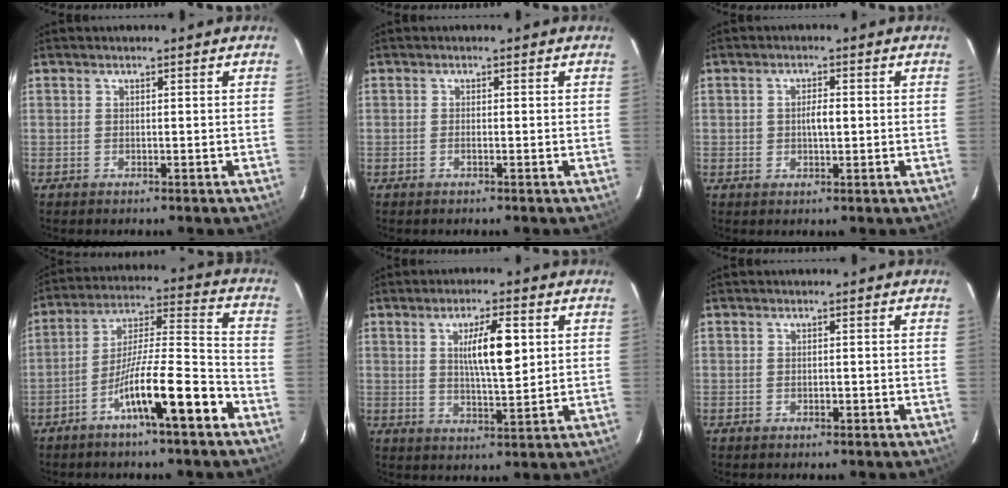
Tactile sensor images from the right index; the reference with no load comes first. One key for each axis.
{"total": 0.7, "fx": -0.3, "fy": 0.1, "fz": 0.6, "tx": -0.014, "ty": 0.000, "tz": -0.005}
{"total": 2.8, "fx": 0.0, "fy": 1.2, "fz": 2.5, "tx": -0.045, "ty": 0.004, "tz": 0.001}
{"total": 13.5, "fx": -7.3, "fy": 0.7, "fz": 11.4, "tx": -0.197, "ty": 0.003, "tz": -0.128}
{"total": 8.1, "fx": 2.1, "fy": 1.5, "fz": 7.6, "tx": -0.130, "ty": 0.003, "tz": 0.039}
{"total": 1.0, "fx": -0.5, "fy": 0.5, "fz": 0.7, "tx": -0.014, "ty": 0.000, "tz": -0.005}